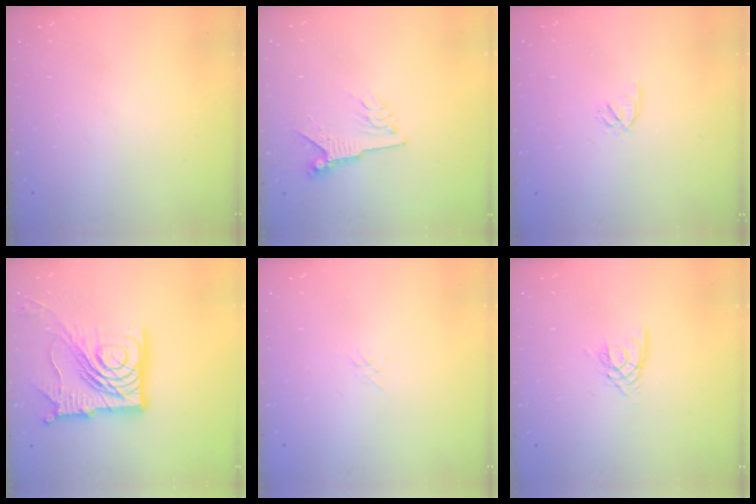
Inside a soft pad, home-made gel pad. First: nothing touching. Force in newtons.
{"total": 6.2, "press": 6.2, "slide": 0.6}
{"total": 2.1, "press": 1.9, "slide": 0.8}
{"total": 21.5, "press": 21.4, "slide": 2.4}
{"total": 0.0}
{"total": 2.5, "press": 2.4, "slide": 0.4}